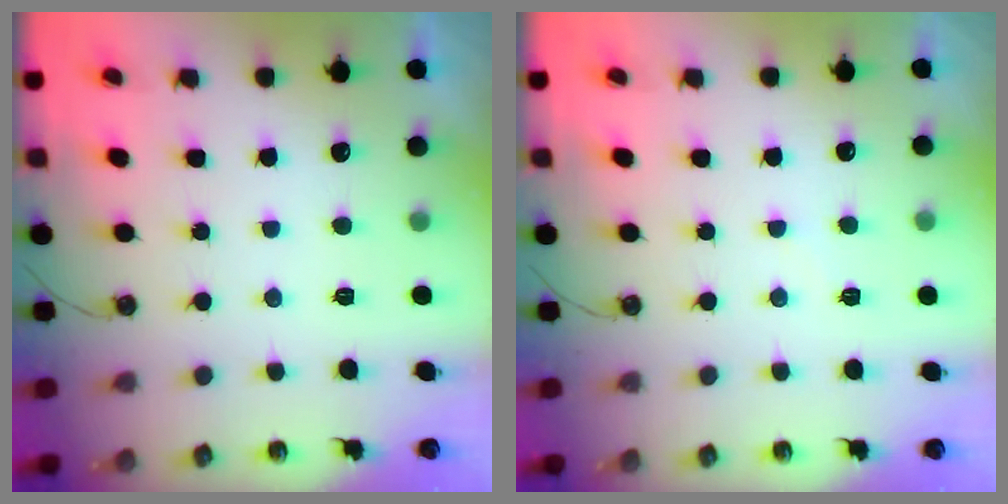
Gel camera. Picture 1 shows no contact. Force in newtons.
{"total": 2.1, "press": 2.1, "slide": 0.3}